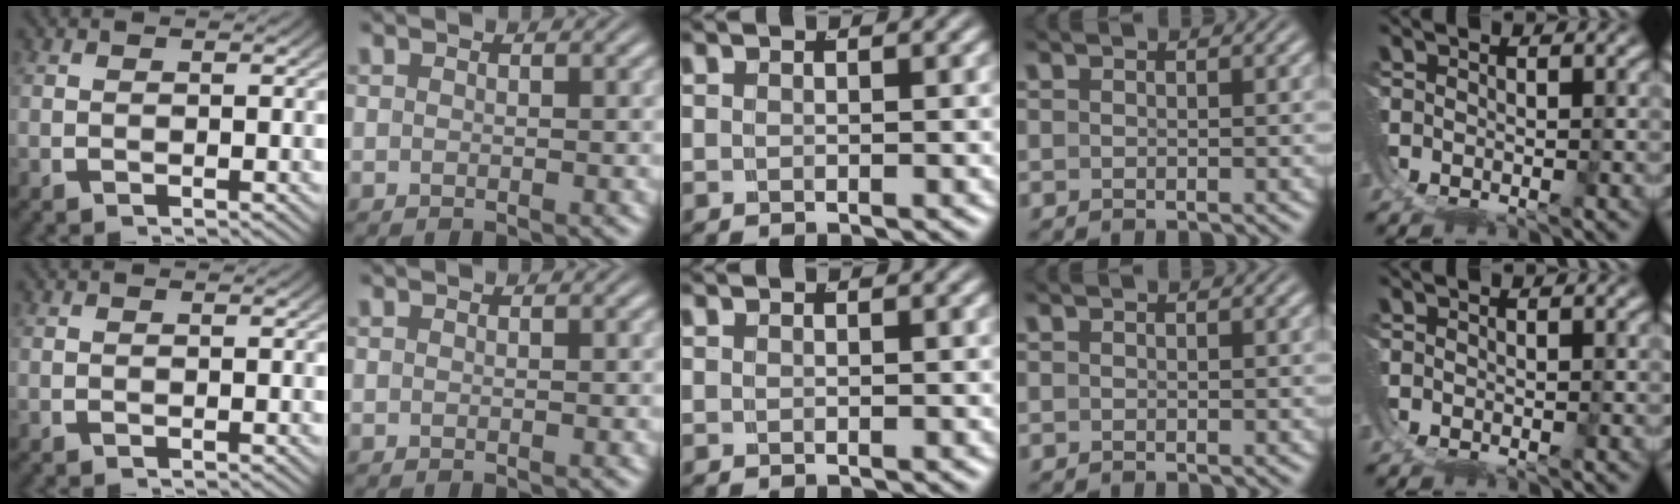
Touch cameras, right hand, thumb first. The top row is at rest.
{}